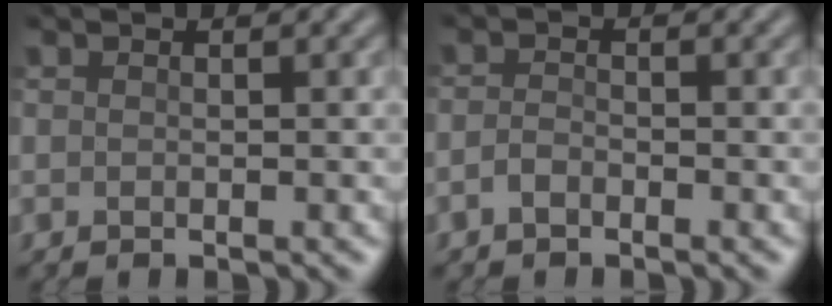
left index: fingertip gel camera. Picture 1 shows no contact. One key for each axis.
{"total": 1.2, "fx": -0.8, "fy": 0.6, "fz": 0.7, "tx": -0.016, "ty": 0.001, "tz": -0.019}